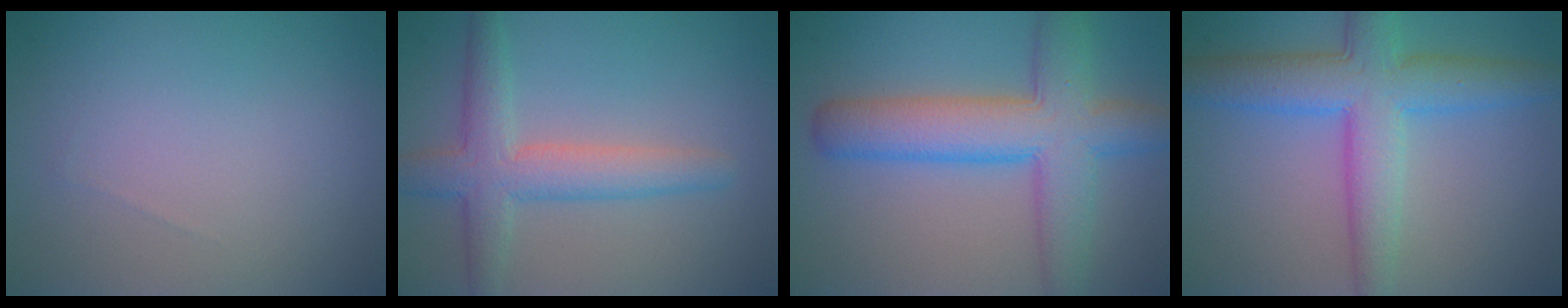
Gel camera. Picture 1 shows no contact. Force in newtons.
{"total": 4.3, "press": 4.3, "slide": 0.3}
{"total": 7.5, "press": 7.5, "slide": 0.2}
{"total": 6.9, "press": 6.9, "slide": 0.3}